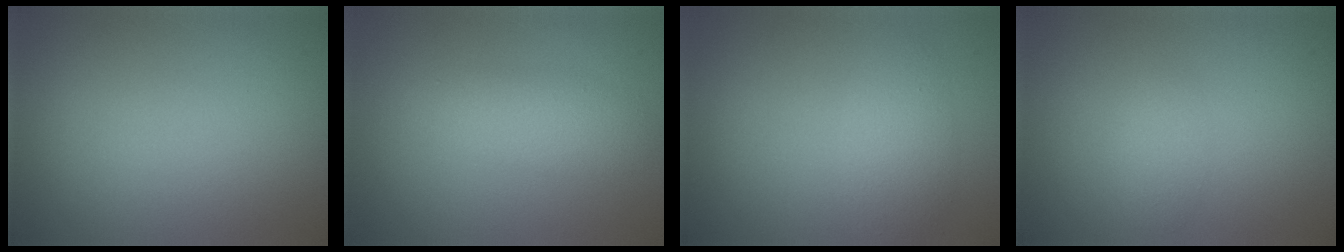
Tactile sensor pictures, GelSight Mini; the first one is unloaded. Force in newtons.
{"total": 2.6, "press": 2.6, "slide": 0.1}
{"total": 2.5, "press": 2.5, "slide": 0.2}
{"total": 1.1, "press": 1.1, "slide": 0.0}